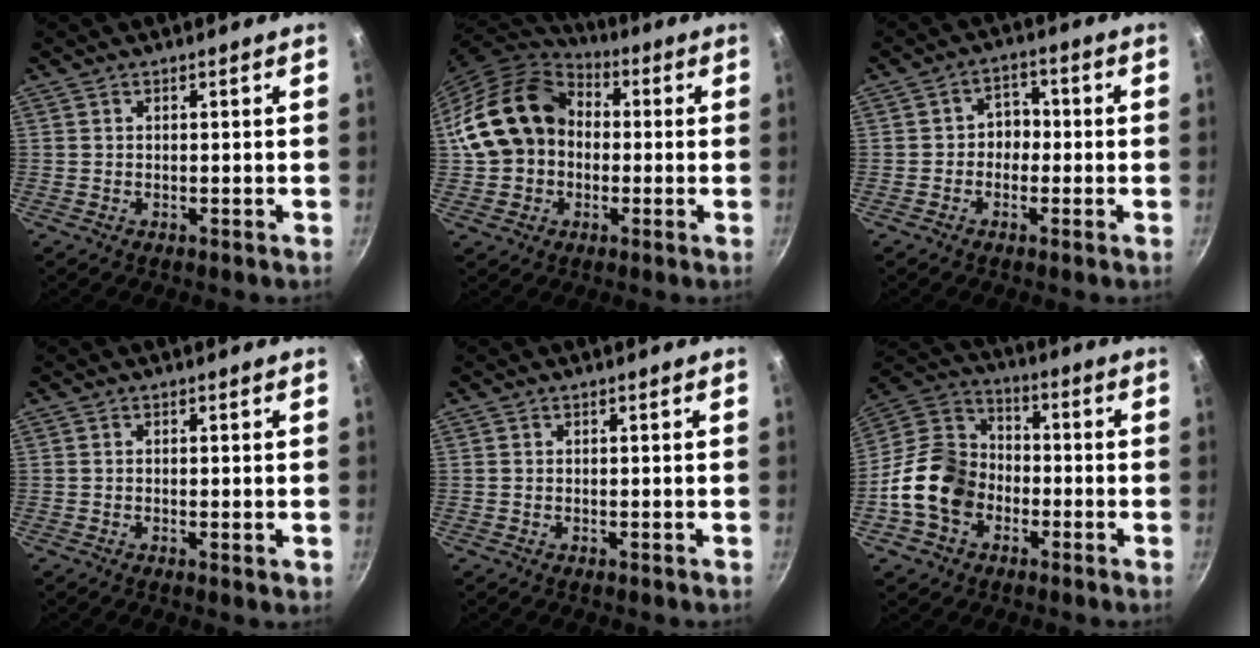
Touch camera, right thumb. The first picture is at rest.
{"total": 17.6, "force": [0.6, 14.2, 10.4], "torque": [-0.171, 0.046, 0.005]}
{"total": 4.4, "force": [-0.7, 3.7, 2.3], "torque": [0.003, 0.016, -0.019]}
{"total": 1.0, "force": [-0.1, 0.1, 1.0], "torque": [-0.015, -0.003, -0.004]}
{"total": 0.0}
{"total": 14.7, "force": [-4.4, 11.4, 8.2], "torque": [-0.121, 0.041, -0.100]}